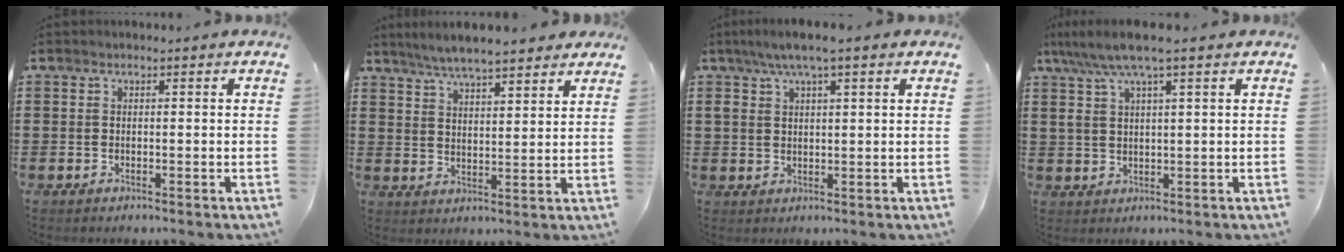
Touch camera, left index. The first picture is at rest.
{"total": 5.6, "force": [5.2, 0.6, 2.0], "torque": [-0.055, -0.010, 0.094]}
{"total": 4.6, "force": [2.5, 1.2, 3.6], "torque": [-0.074, 0.008, 0.044]}
{"total": 6.0, "force": [3.8, 0.7, 4.7], "torque": [-0.106, -0.006, 0.064]}